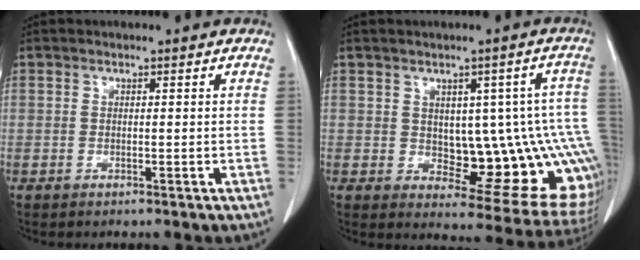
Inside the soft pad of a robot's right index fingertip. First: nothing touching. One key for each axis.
{"total": 14.0, "fx": -0.6, "fy": 5.1, "fz": 13.1, "tx": -0.119, "ty": 0.019, "tz": 0.009}